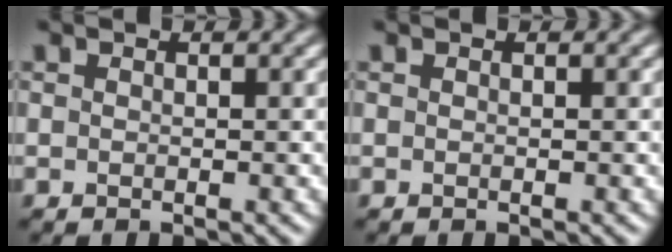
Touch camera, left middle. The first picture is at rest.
{"total": 0.0}